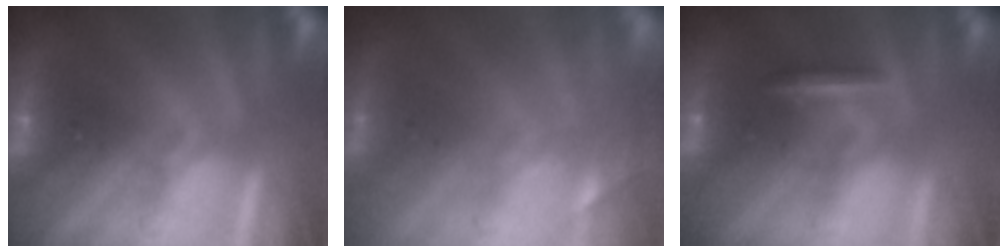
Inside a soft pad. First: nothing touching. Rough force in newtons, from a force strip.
{"total": 1.8}
{"total": 6.1}